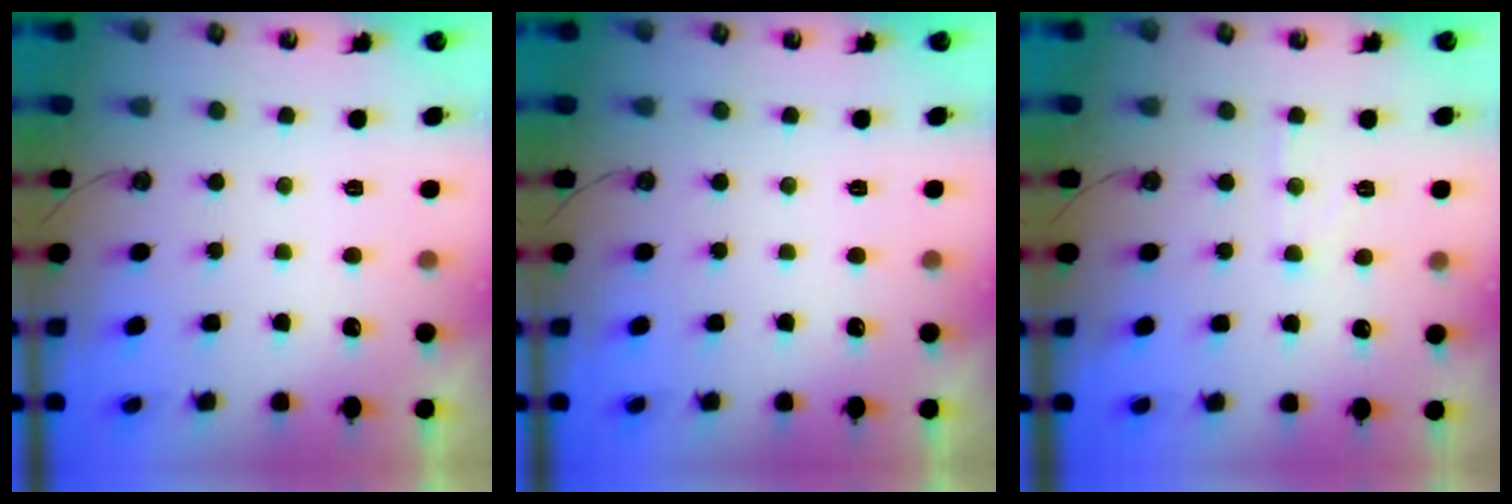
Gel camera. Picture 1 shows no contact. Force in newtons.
{"total": 0.0}
{"total": 5.2, "press": 5.1, "slide": 0.8}